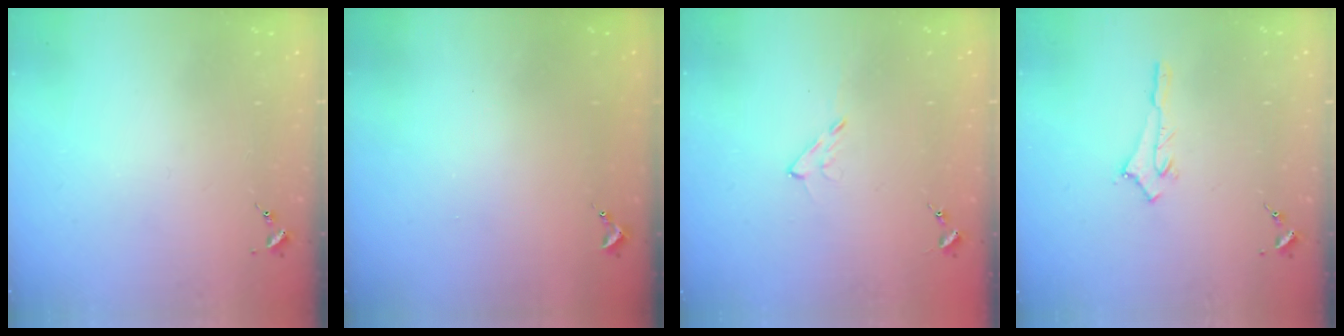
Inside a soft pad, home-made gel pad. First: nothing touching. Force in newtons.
{"total": 0.7, "press": 0.7, "slide": 0.1}
{"total": 4.9, "press": 4.9, "slide": 0.6}
{"total": 2.5, "press": 2.5, "slide": 0.2}